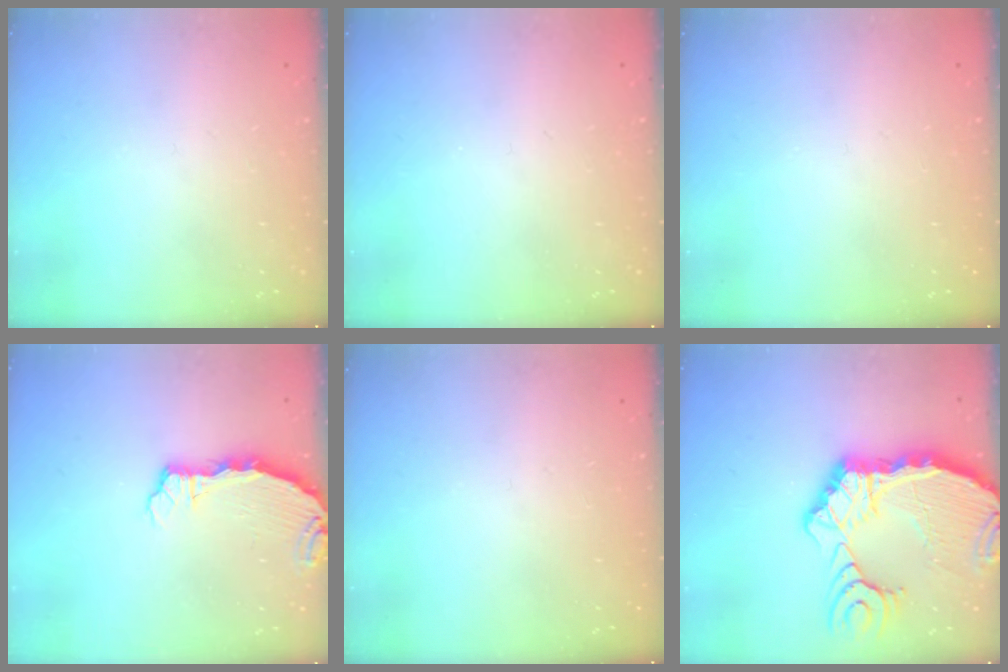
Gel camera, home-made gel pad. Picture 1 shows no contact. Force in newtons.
{"total": 0.0}
{"total": 0.0}
{"total": 5.2, "press": 5.2, "slide": 0.4}
{"total": 0.0}
{"total": 15.6, "press": 15.5, "slide": 1.9}